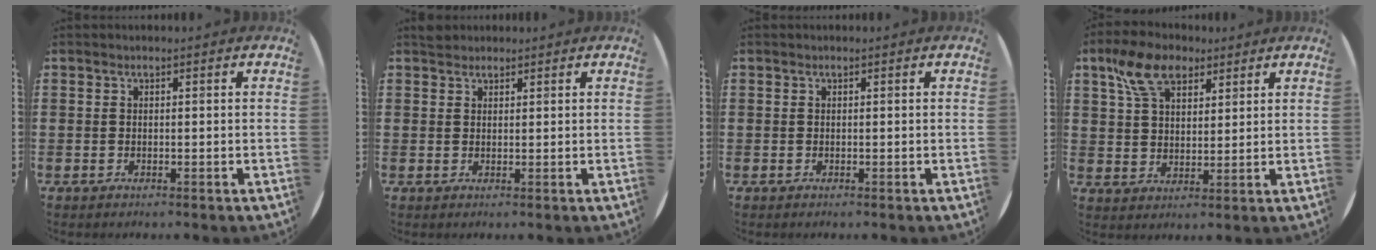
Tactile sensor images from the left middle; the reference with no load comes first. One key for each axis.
{"total": 1.2, "fx": 1.2, "fy": 0.4, "fz": 0.0, "tx": 0.006, "ty": 0.000, "tz": 0.022}
{"total": 0.0}
{"total": 7.9, "fx": 5.1, "fy": 4.4, "fz": 4.1, "tx": -0.090, "ty": 0.002, "tz": 0.095}